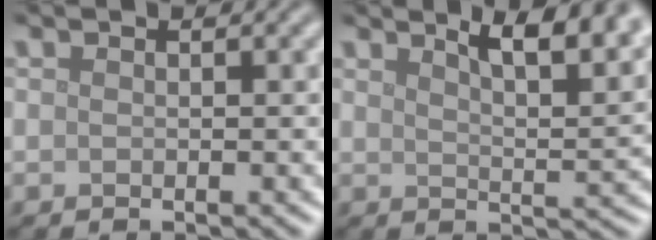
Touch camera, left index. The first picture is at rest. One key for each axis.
{"total": 7.2, "fx": 4.7, "fy": 2.2, "fz": 5.1, "tx": -0.045, "ty": 0.019, "tz": 0.048}